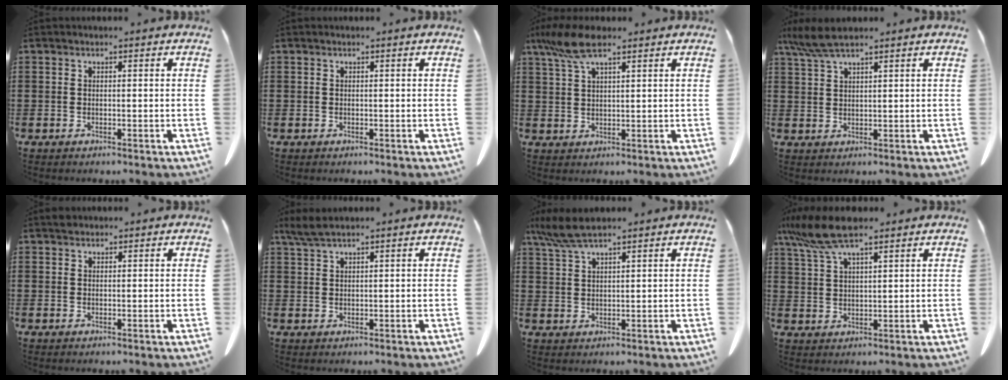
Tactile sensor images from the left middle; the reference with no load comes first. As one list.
[{"total": 0.0}, {"total": 6.9, "force": [4.4, 1.8, 5.1], "torque": [-0.123, -0.004, 0.075]}, {"total": 5.0, "force": [3.9, 0.6, 3.1], "torque": [-0.069, -0.001, 0.072]}, {"total": 0.9, "force": [0.7, 0.4, 0.1], "torque": [-0.004, 0.002, 0.015]}, {"total": 2.8, "force": [2.1, 0.4, 1.8], "torque": [-0.040, 0.001, 0.040]}, {"total": 5.5, "force": [4.2, 0.7, 3.4], "torque": [-0.084, -0.004, 0.076]}, {"total": 8.1, "force": [5.9, 1.4, 5.3], "torque": [-0.132, -0.012, 0.105]}]